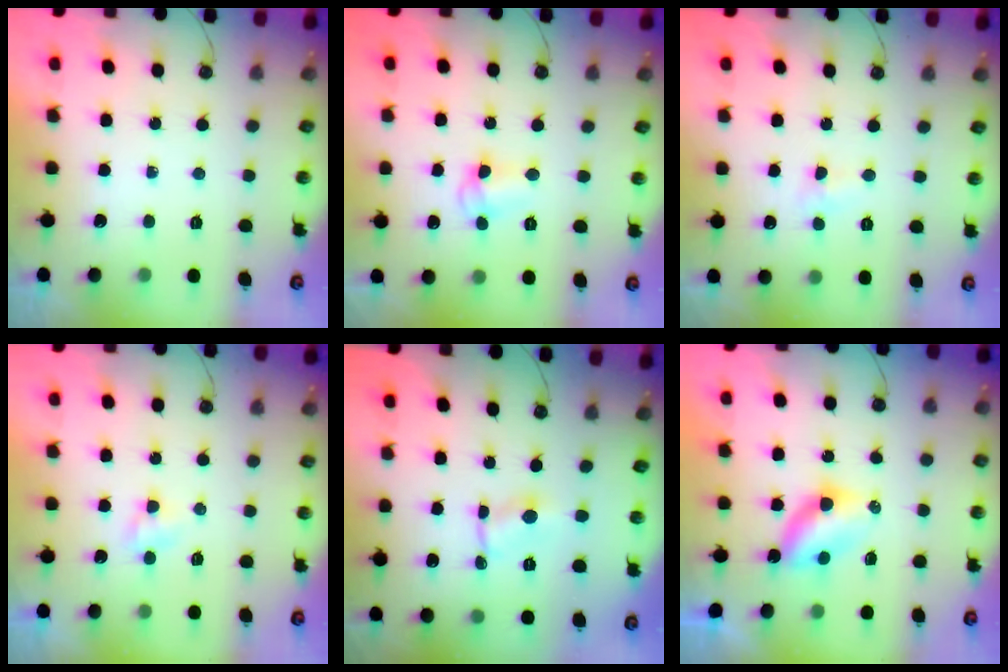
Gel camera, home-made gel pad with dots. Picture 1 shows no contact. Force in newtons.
{"total": 4.1, "press": 4.0, "slide": 0.8}
{"total": 2.9, "press": 2.9, "slide": 0.4}
{"total": 2.6, "press": 2.6, "slide": 0.3}
{"total": 0.9, "press": 0.8, "slide": 0.2}
{"total": 5.3, "press": 5.2, "slide": 0.6}